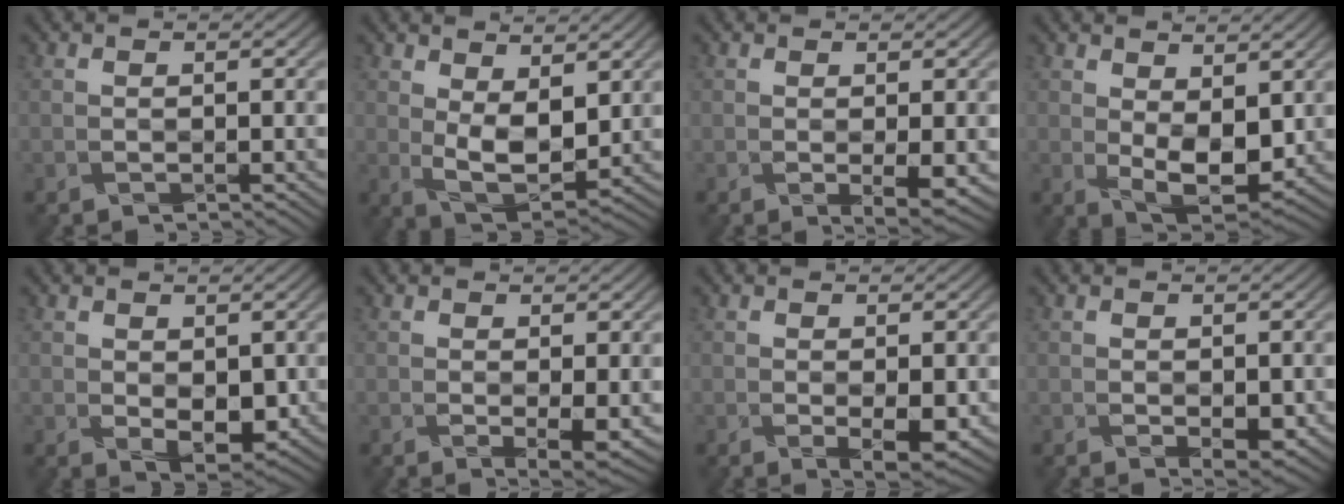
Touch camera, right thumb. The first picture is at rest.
{"total": 6.2, "force": [1.9, 3.2, 4.9], "torque": [-0.108, -0.012, 0.042]}
{"total": 2.5, "force": [-0.3, 0.5, 2.5], "torque": [-0.047, -0.006, 0.004]}
{"total": 6.1, "force": [0.9, 3.3, 5.0], "torque": [-0.101, -0.016, 0.030]}
{"total": 2.9, "force": [0.3, 1.8, 2.3], "torque": [-0.046, -0.016, 0.020]}
{"total": 2.3, "force": [0.2, 0.5, 2.3], "torque": [-0.047, -0.011, 0.013]}
{"total": 2.6, "force": [-0.3, 0.7, 2.5], "torque": [-0.048, -0.009, 0.007]}
{"total": 1.6, "force": [-0.2, 0.6, 1.4], "torque": [-0.029, -0.009, 0.008]}